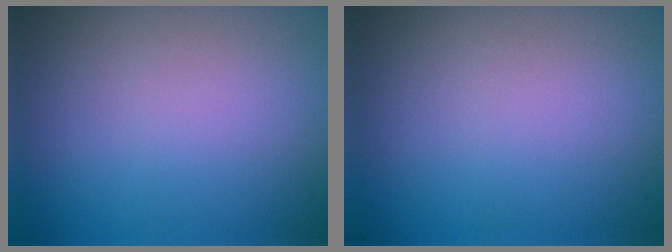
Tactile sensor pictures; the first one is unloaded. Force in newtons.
{"total": 0.0}